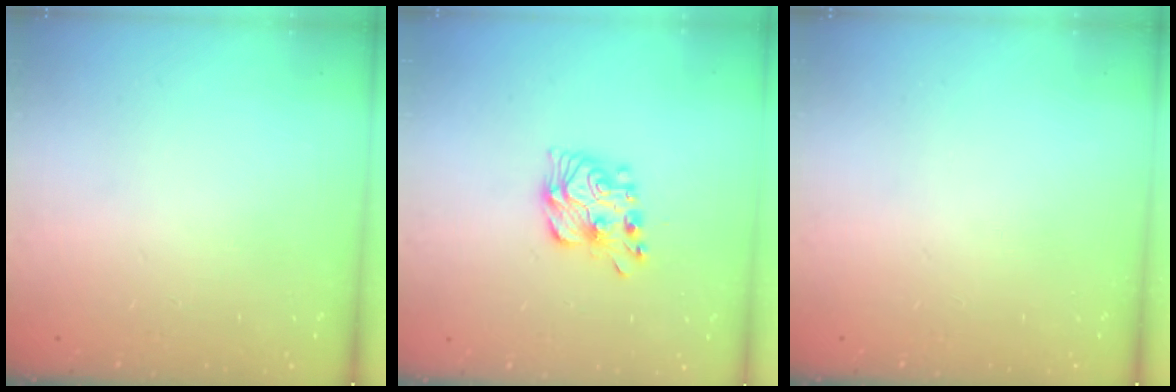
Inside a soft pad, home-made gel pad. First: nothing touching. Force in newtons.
{"total": 9.8, "press": 9.8, "slide": 0.4}
{"total": 0.0}